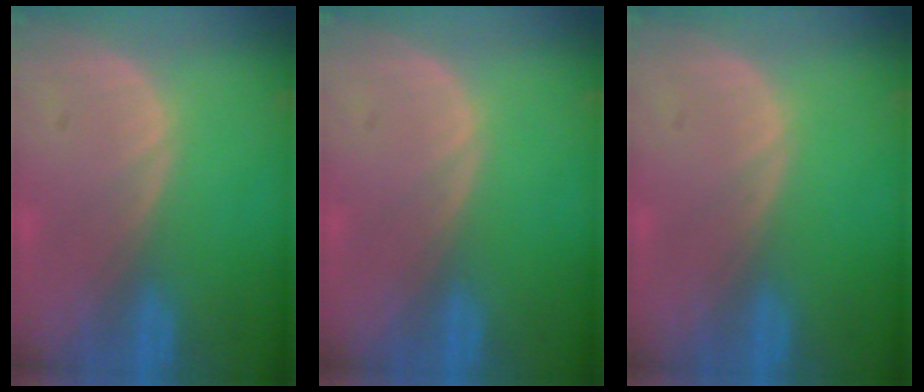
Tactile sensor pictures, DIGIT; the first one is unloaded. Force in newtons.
{"total": 0.0}
{"total": 0.0}